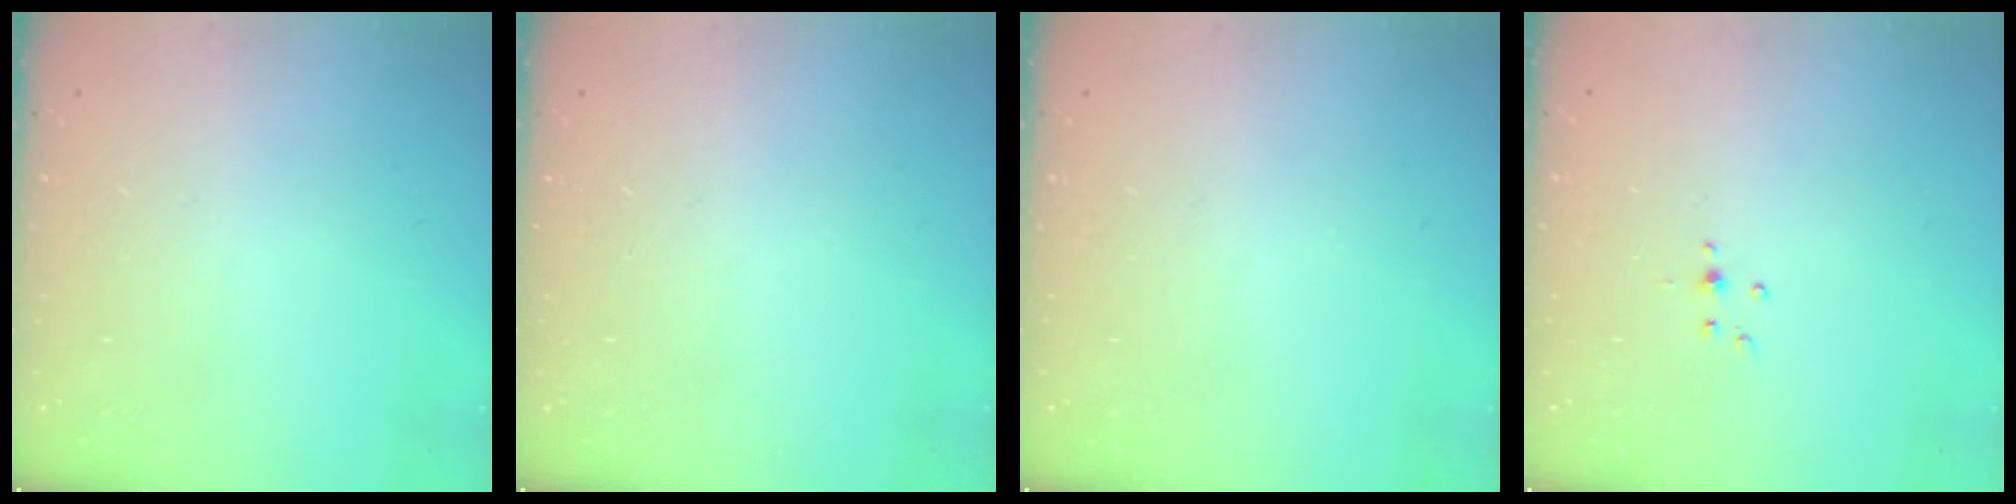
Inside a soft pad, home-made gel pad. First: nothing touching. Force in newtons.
{"total": 0.0}
{"total": 0.0}
{"total": 2.9, "press": 2.8, "slide": 0.7}